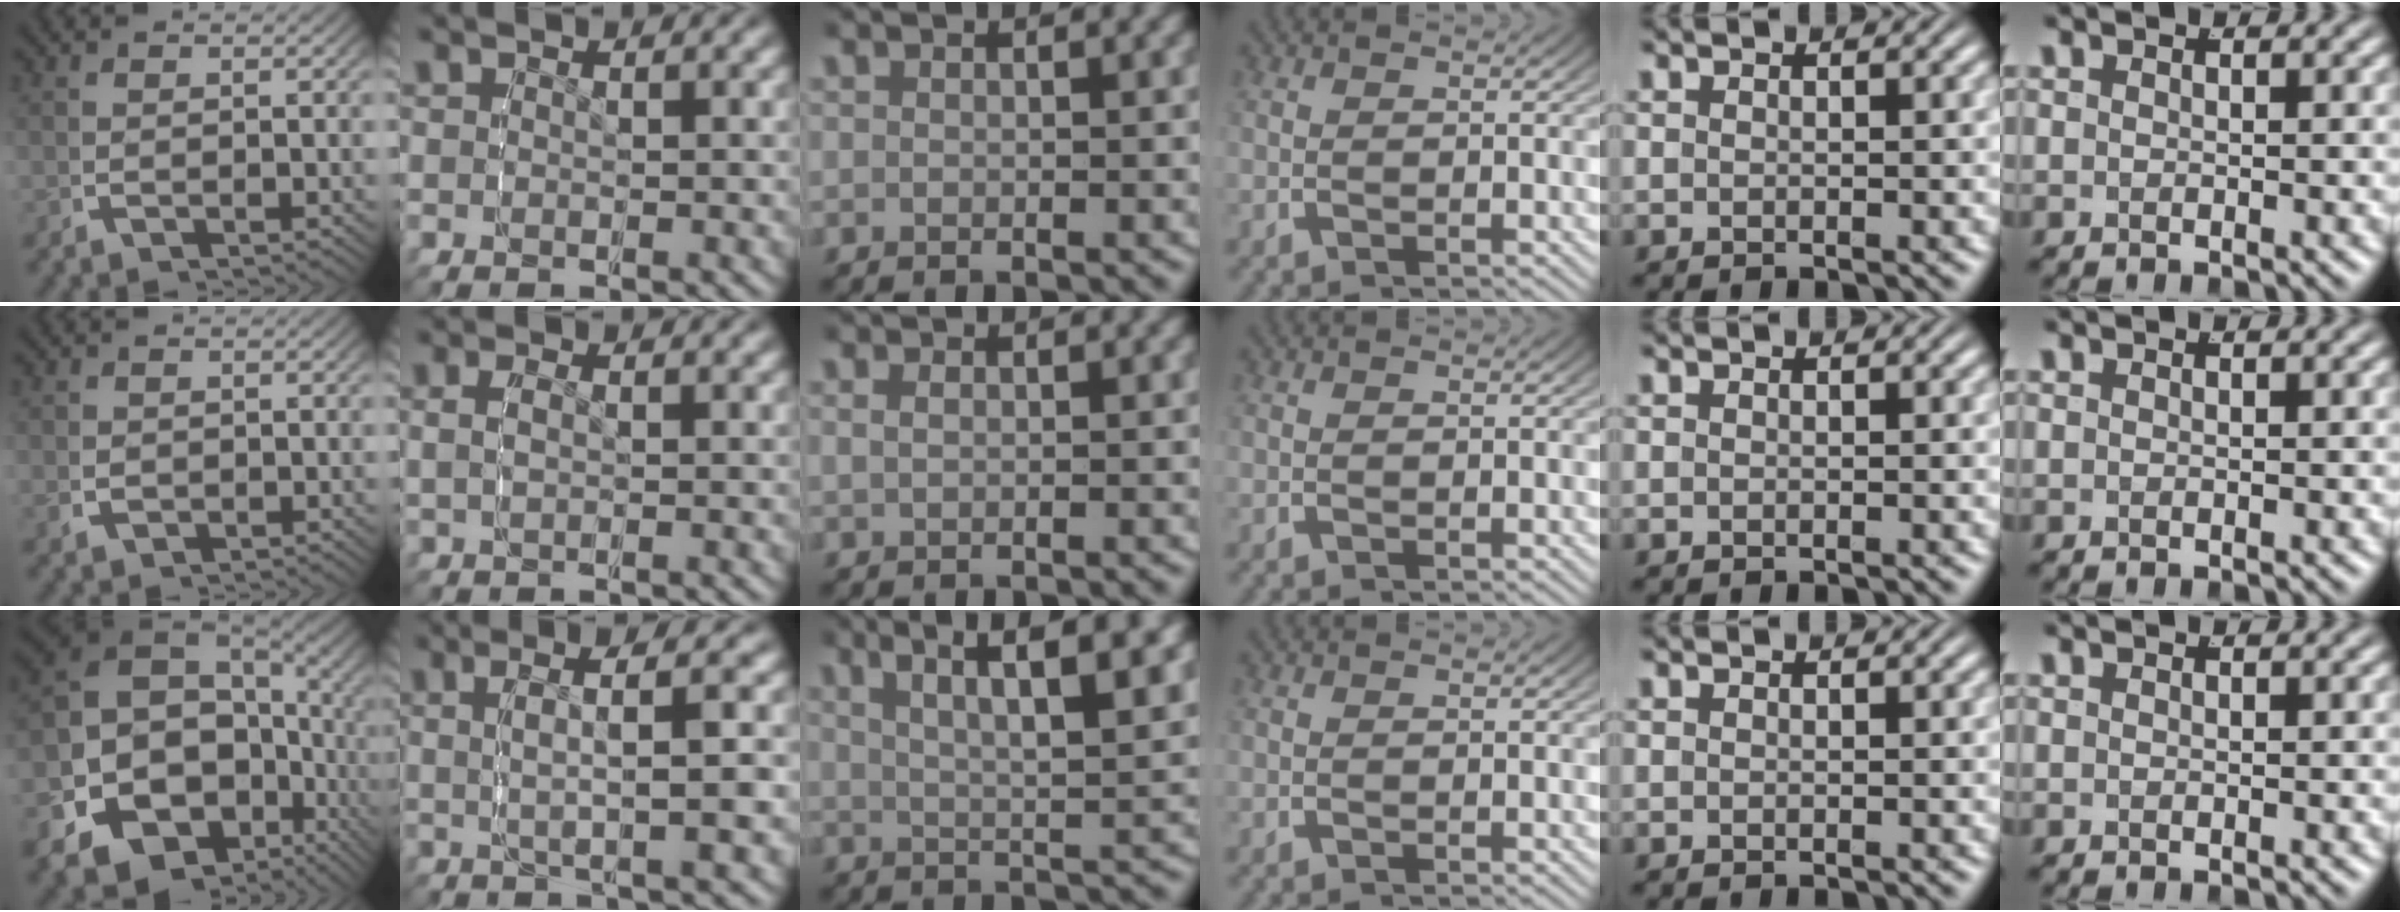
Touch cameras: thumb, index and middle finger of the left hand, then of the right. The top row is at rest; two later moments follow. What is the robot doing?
{"motion": "lift_and_place", "object": "sponge"}